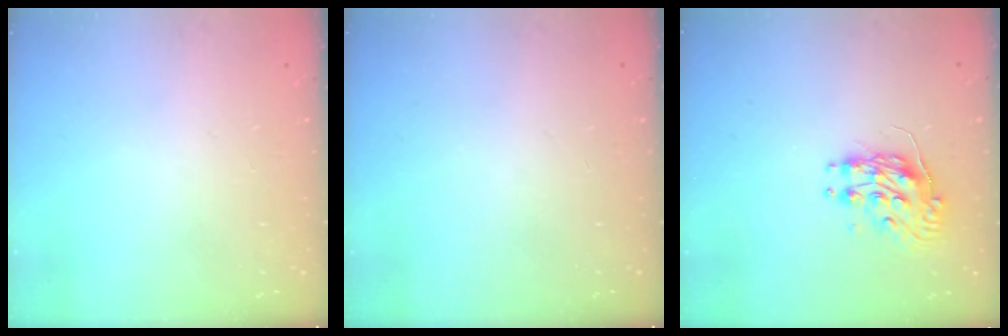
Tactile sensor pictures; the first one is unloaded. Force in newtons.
{"total": 0.0}
{"total": 9.3, "press": 9.3, "slide": 0.1}